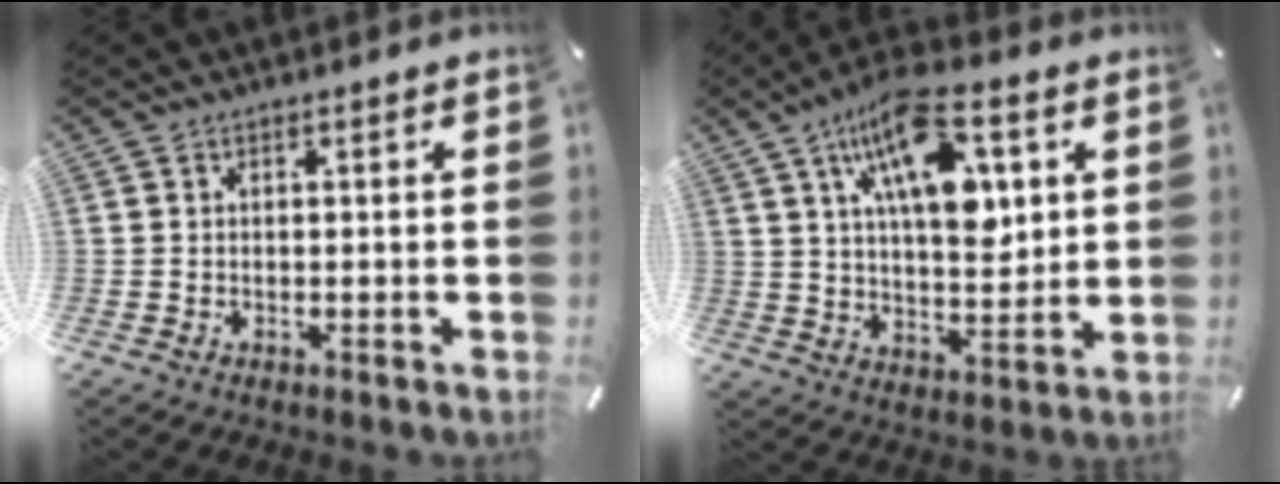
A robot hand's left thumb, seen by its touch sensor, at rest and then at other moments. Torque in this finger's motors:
{"motor_torque": [2.24, 2.77, 1.71, -1.06, 0.32]}